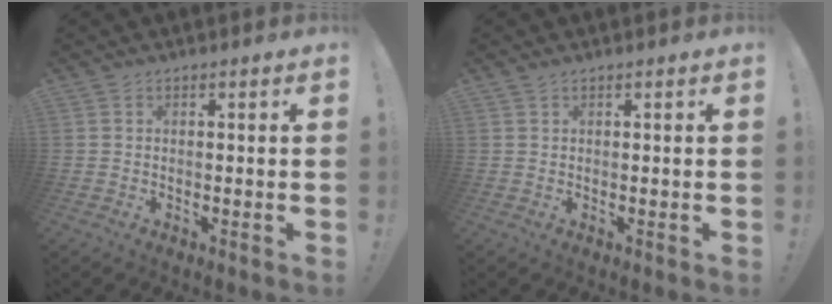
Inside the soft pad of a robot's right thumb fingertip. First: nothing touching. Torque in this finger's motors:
{"motor_torque": [0.12, -0.29, -0.03, 0.04, -0.01]}